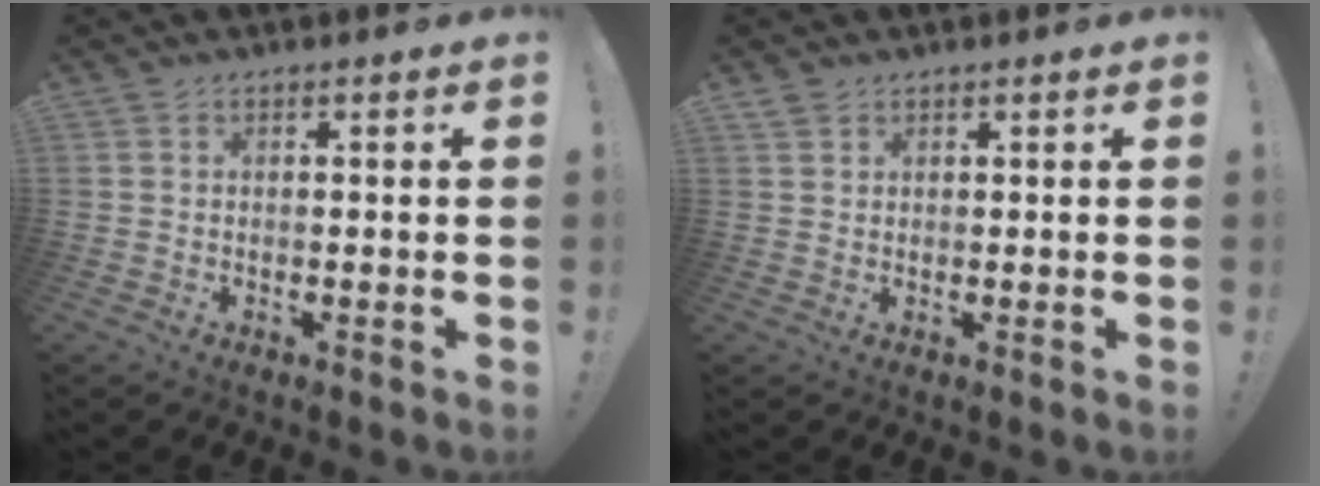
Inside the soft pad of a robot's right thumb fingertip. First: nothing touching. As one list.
[{"total": 1.5, "force": [1.3, 0.7, 0.3], "torque": [0.000, -0.007, 0.023]}]